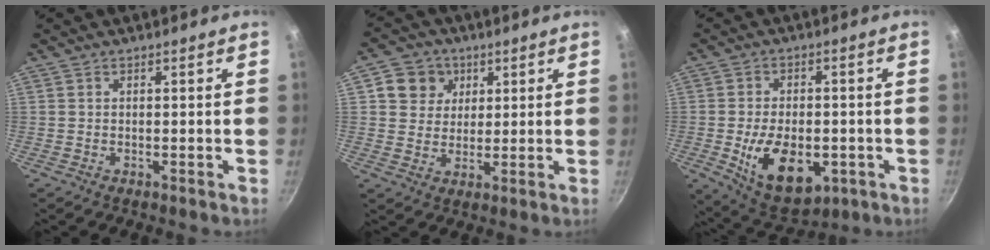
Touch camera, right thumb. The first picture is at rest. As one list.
[{"total": 7.3, "force": [2.7, 6.5, 2.1], "torque": [0.001, -0.001, 0.039]}, {"total": 14.2, "force": [-3.5, 8.5, 10.8], "torque": [-0.152, -0.002, -0.040]}]